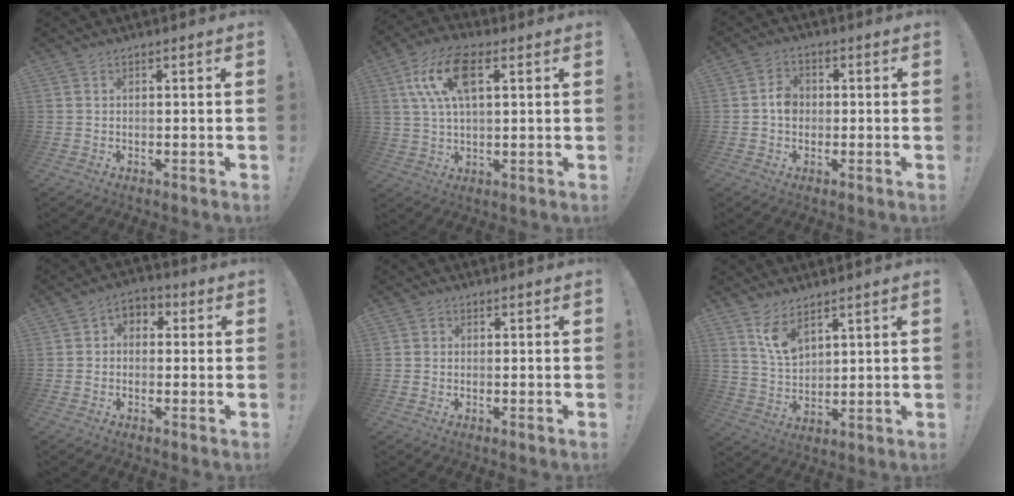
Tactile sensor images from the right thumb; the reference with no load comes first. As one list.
[{"total": 13.3, "force": [4.5, 6.7, 10.6], "torque": [-0.199, 0.005, 0.085]}, {"total": 5.0, "force": [-0.6, 4.1, 2.8], "torque": [-0.039, 0.011, -0.012]}, {"total": 4.4, "force": [-1.2, 3.6, 2.1], "torque": [-0.028, 0.015, -0.019]}, {"total": 0.7, "force": [-0.3, 0.6, 0.3], "torque": [-0.005, 0.002, -0.005]}, {"total": 8.1, "force": [5.5, 3.8, 4.4], "torque": [-0.073, -0.033, 0.102]}]